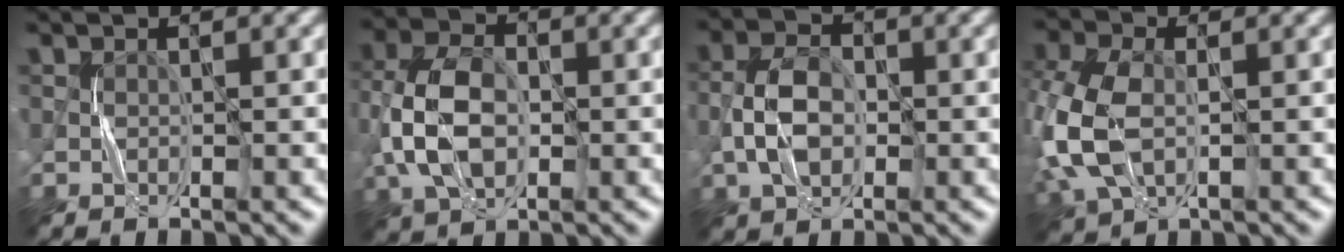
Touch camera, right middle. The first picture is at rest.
{"total": 7.1, "force": [-0.9, 4.6, 5.3], "torque": [-0.118, 0.009, -0.023]}
{"total": 4.4, "force": [-0.8, 2.8, 3.3], "torque": [-0.069, 0.006, -0.019]}
{"total": 8.1, "force": [-0.6, 5.1, 6.2], "torque": [-0.171, 0.002, -0.016]}